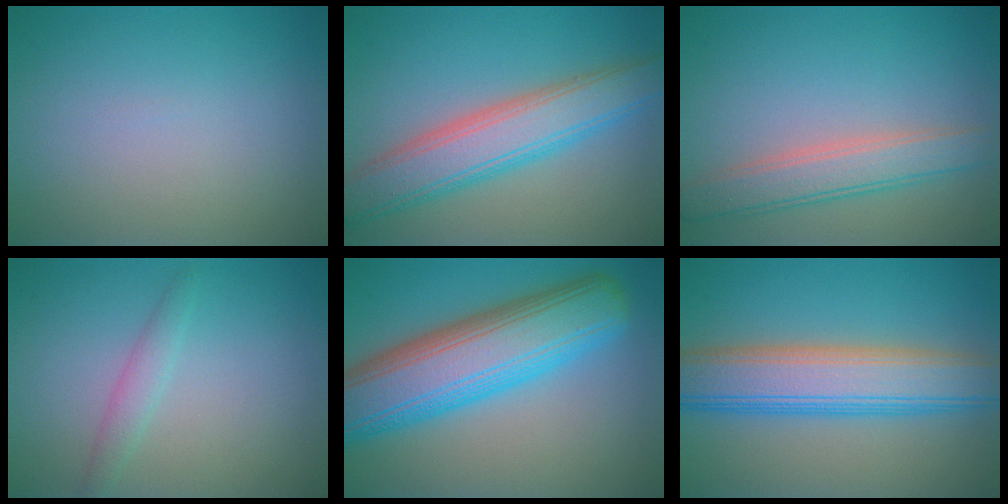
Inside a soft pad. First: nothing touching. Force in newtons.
{"total": 6.9, "press": 6.9, "slide": 0.1}
{"total": 4.0, "press": 4.0, "slide": 0.3}
{"total": 1.5, "press": 1.5, "slide": 0.1}
{"total": 11.5, "press": 11.5, "slide": 0.5}
{"total": 8.4, "press": 8.4, "slide": 0.0}